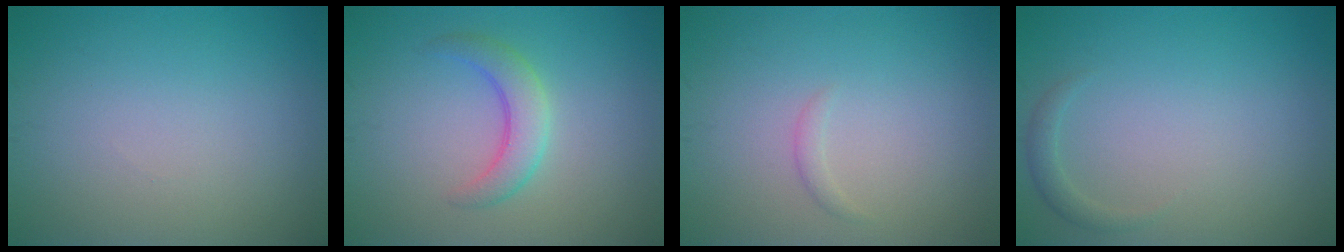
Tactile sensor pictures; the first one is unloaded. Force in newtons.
{"total": 3.0, "press": 3.0, "slide": 0.2}
{"total": 0.7, "press": 0.7, "slide": 0.0}
{"total": 1.1, "press": 1.1, "slide": 0.2}